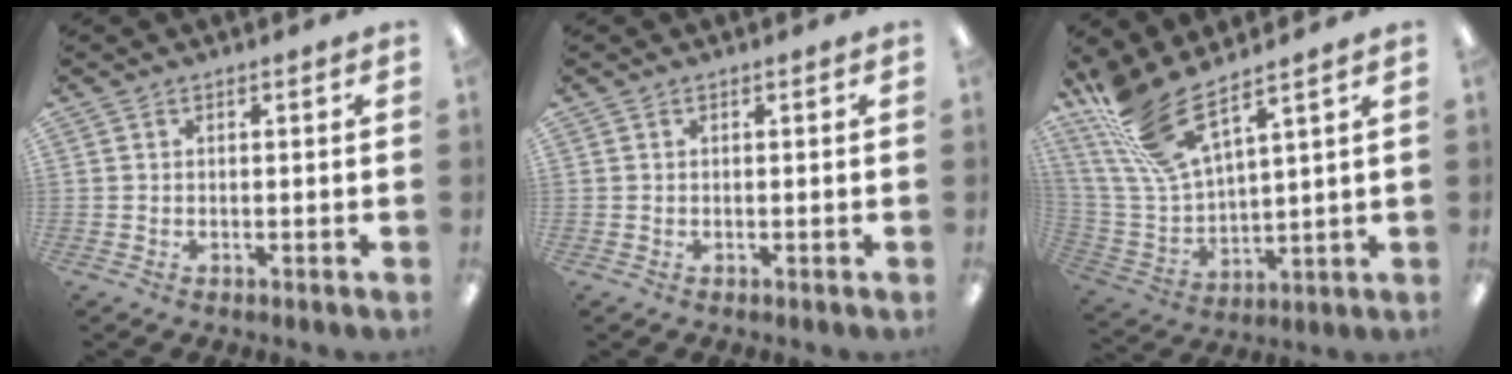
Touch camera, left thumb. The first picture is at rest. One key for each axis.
{"total": 0.0}
{"total": 15.4, "fx": 11.3, "fy": 4.2, "fz": 9.6, "tx": -0.236, "ty": -0.060, "tz": 0.201}